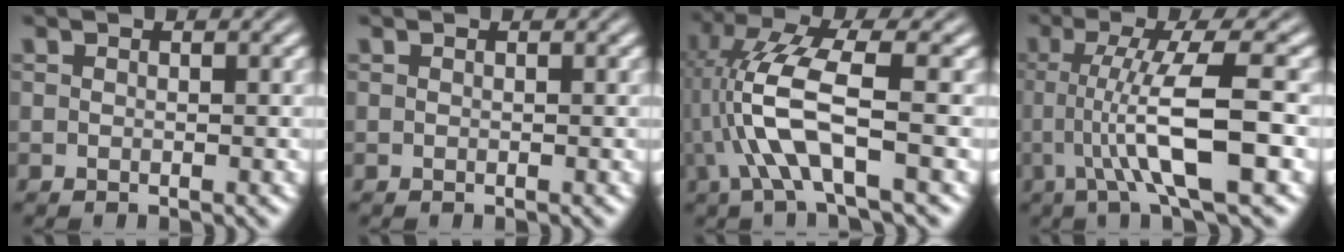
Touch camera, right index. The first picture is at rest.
{"total": 0.0}
{"total": 5.6, "force": [-0.2, 1.5, 5.4], "torque": [-0.125, -0.013, 0.003]}
{"total": 7.0, "force": [-0.3, 0.6, 7.0], "torque": [-0.116, -0.010, 0.002]}